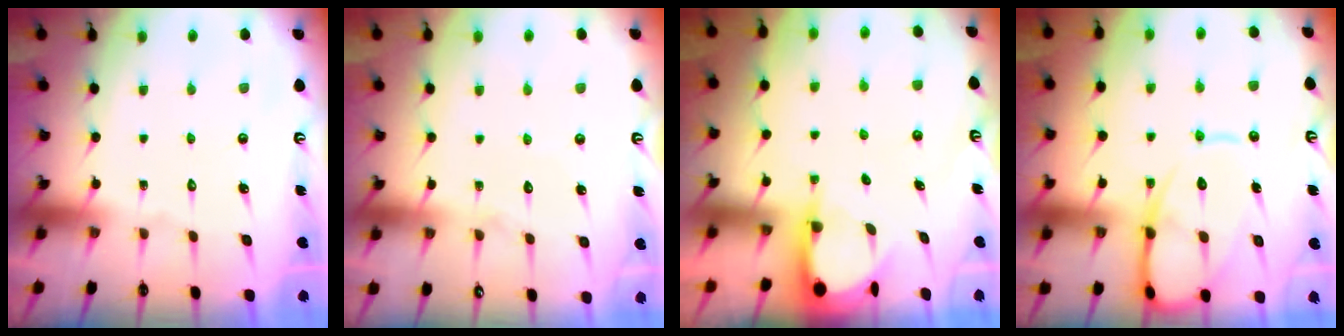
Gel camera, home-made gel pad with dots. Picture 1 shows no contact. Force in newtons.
{"total": 4.0, "press": 4.0, "slide": 0.4}
{"total": 3.9, "press": 3.9, "slide": 0.3}
{"total": 12.9, "press": 12.8, "slide": 1.3}